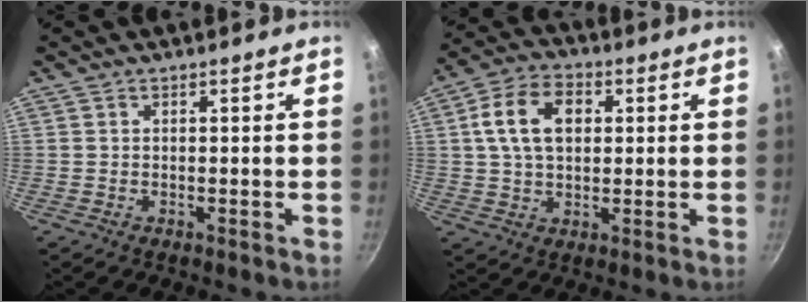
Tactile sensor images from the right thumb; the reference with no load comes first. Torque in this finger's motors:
{"motor_torque": [0.35, 2.68, 1.27, -0.15, 0.18]}